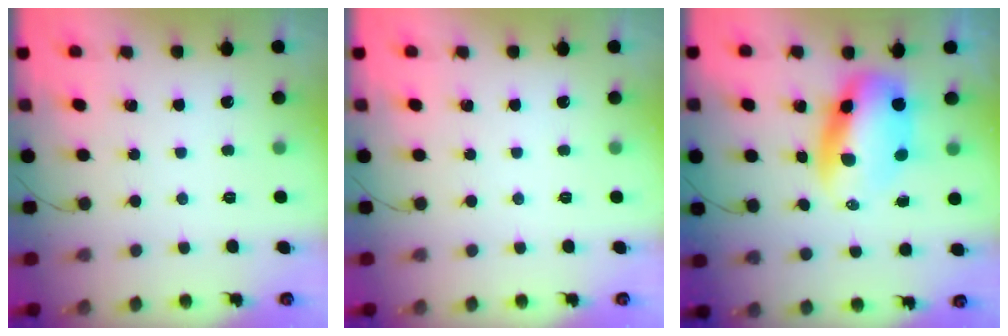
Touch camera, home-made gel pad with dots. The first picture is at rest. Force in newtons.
{"total": 0.0}
{"total": 10.0, "press": 9.6, "slide": 2.6}